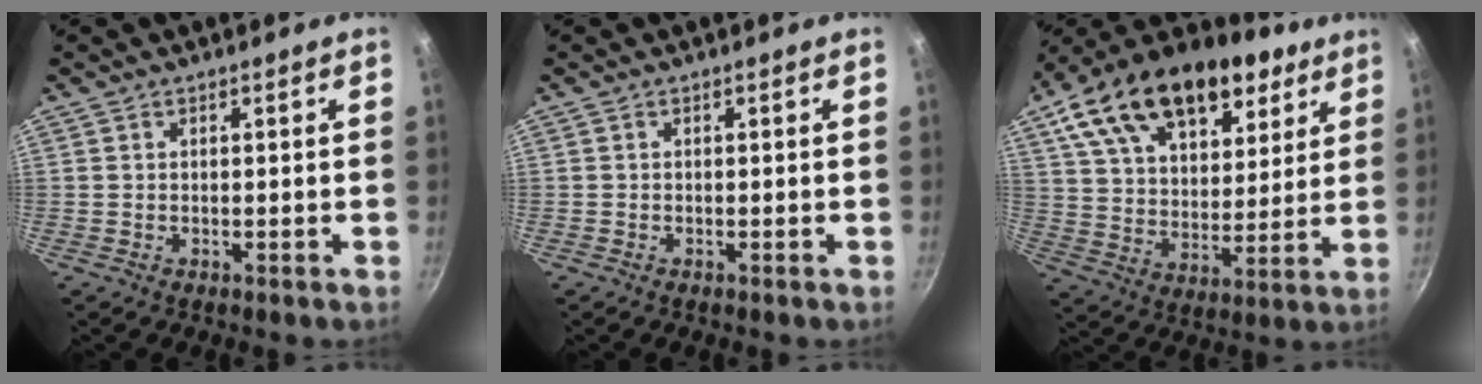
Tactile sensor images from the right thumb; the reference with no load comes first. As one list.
[{"total": 0.0}, {"total": 25.3, "force": [14.4, 13.8, 15.5], "torque": [-0.242, -0.019, 0.236]}]